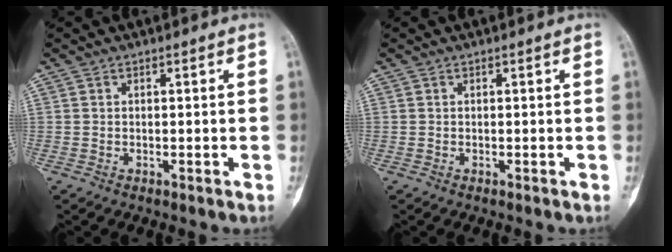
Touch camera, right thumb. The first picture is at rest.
{"total": 0.0}